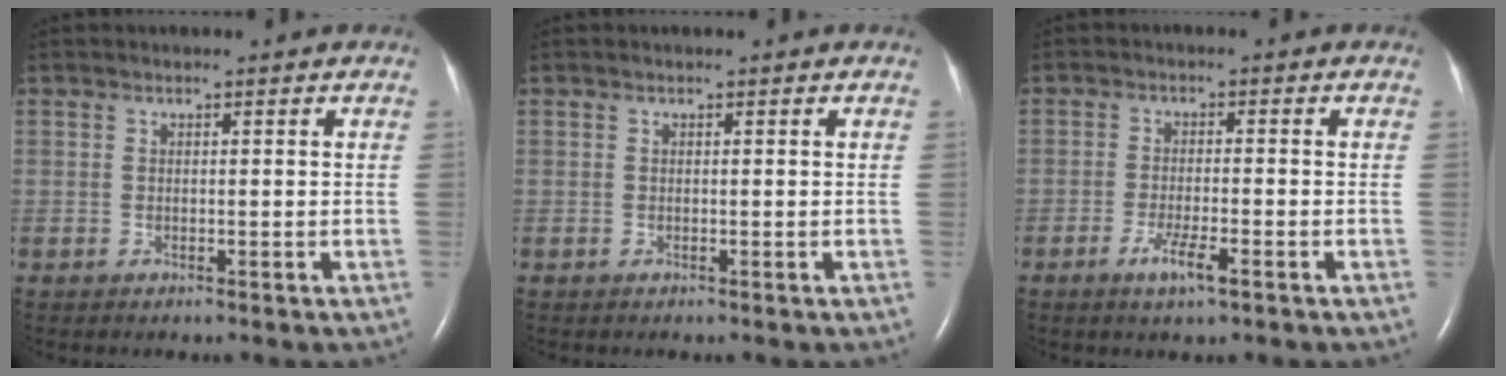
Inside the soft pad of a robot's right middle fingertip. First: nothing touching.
{"total": 0.0}
{"total": 4.0, "force": [-2.2, 0.4, 3.3], "torque": [-0.064, -0.005, -0.041]}